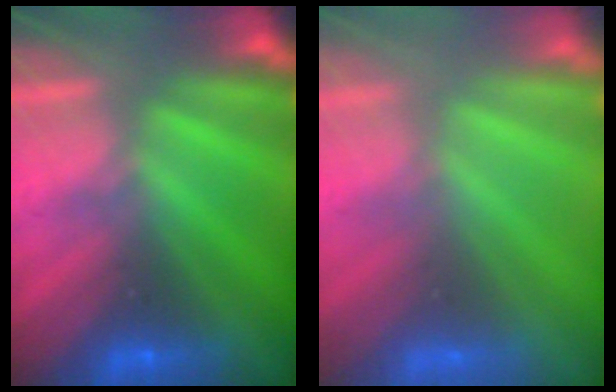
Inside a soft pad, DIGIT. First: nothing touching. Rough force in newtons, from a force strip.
{"total": 3.3}